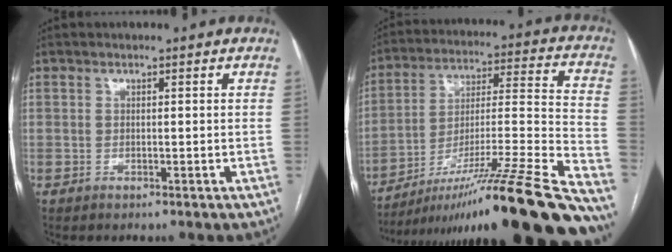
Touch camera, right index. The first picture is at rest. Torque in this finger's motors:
{"motor_torque": [2.14, 0.00, 0.95, 0.21]}